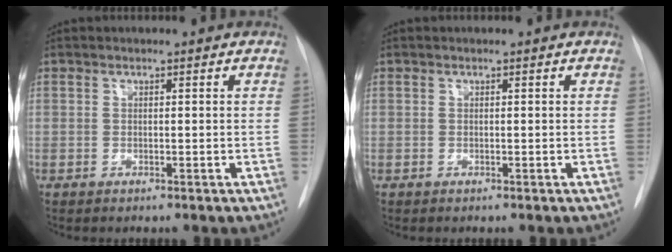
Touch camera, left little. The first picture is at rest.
{"total": 0.0}